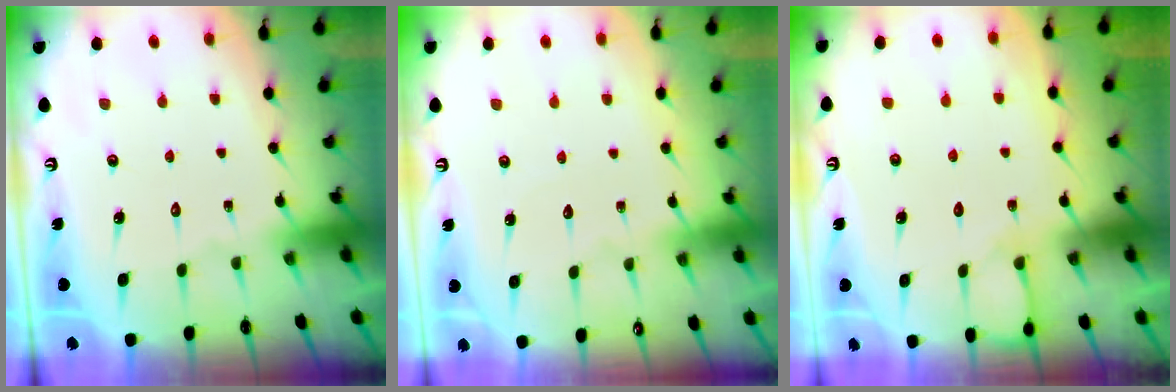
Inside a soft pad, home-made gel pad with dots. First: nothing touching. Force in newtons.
{"total": 2.1, "press": 2.1, "slide": 0.1}
{"total": 3.8, "press": 3.8, "slide": 0.4}